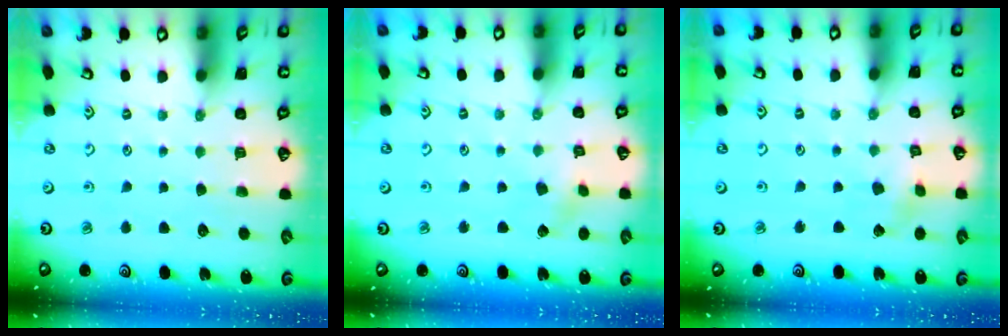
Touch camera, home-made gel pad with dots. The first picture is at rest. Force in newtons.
{"total": 3.1, "press": 3.0, "slide": 0.4}
{"total": 3.1, "press": 3.1, "slide": 0.4}